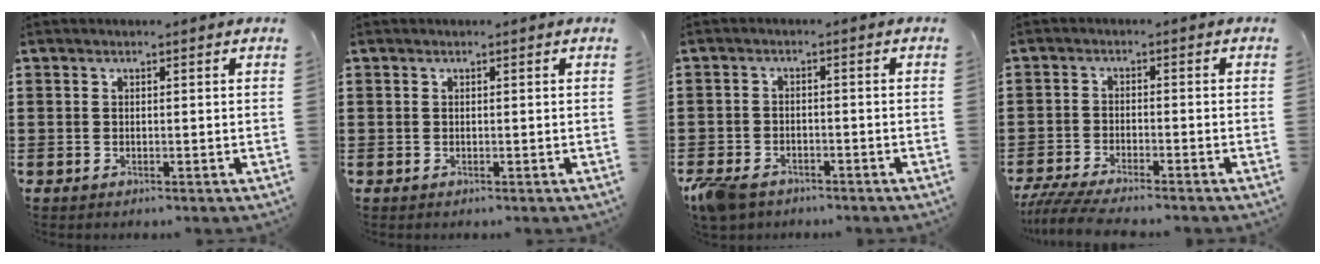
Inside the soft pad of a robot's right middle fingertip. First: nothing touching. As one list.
[{"total": 0.0}, {"total": 3.4, "force": [-2.9, 1.5, 1.0], "torque": [-0.041, -0.003, -0.064]}, {"total": 4.1, "force": [-3.8, 0.1, 1.6], "torque": [-0.040, -0.013, -0.078]}]